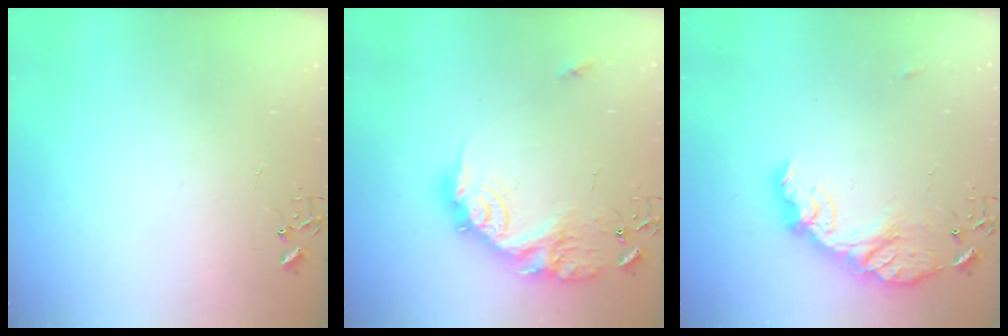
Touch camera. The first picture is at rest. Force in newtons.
{"total": 19.2, "press": 19.2, "slide": 1.0}
{"total": 15.7, "press": 15.7, "slide": 1.0}